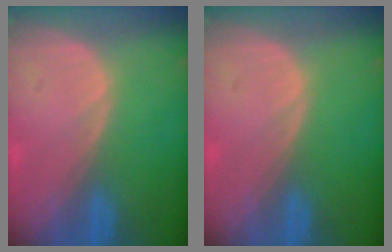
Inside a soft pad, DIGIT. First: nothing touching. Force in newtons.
{"total": 0.0}